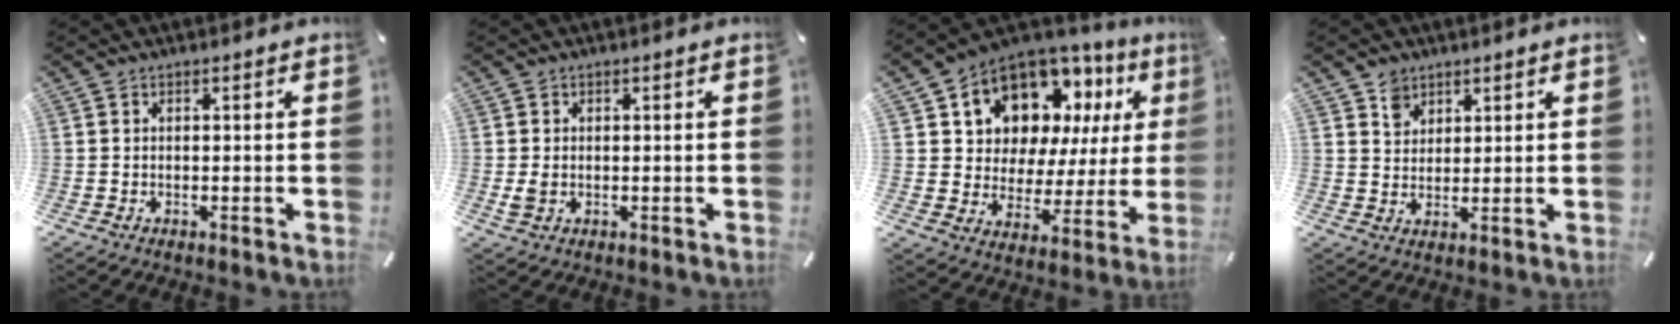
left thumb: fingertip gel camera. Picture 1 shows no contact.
{"total": 2.0, "force": [-0.1, 1.6, 1.3], "torque": [-0.015, 0.000, -0.003]}
{"total": 12.1, "force": [8.6, 7.7, 3.6], "torque": [-0.075, -0.085, 0.156]}
{"total": 4.5, "force": [2.6, 3.6, 0.5], "torque": [-0.006, -0.002, 0.049]}